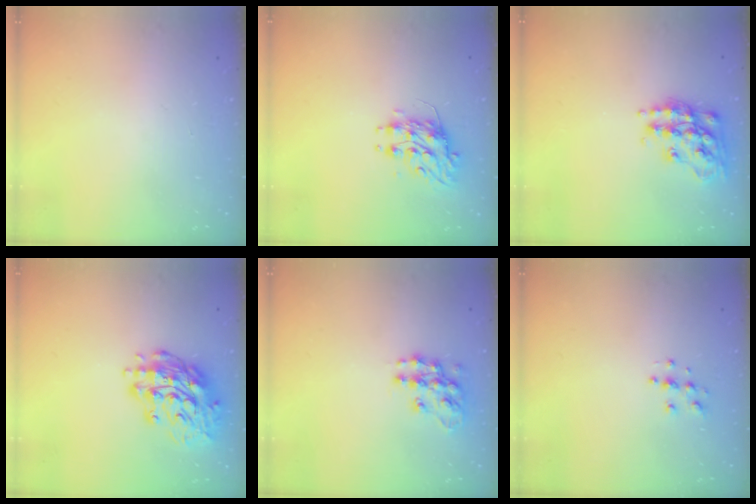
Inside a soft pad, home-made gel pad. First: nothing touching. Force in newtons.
{"total": 8.3, "press": 8.2, "slide": 0.6}
{"total": 17.4, "press": 17.3, "slide": 1.2}
{"total": 16.6, "press": 16.6, "slide": 1.6}
{"total": 11.8, "press": 11.7, "slide": 0.6}
{"total": 4.6, "press": 4.6, "slide": 0.5}